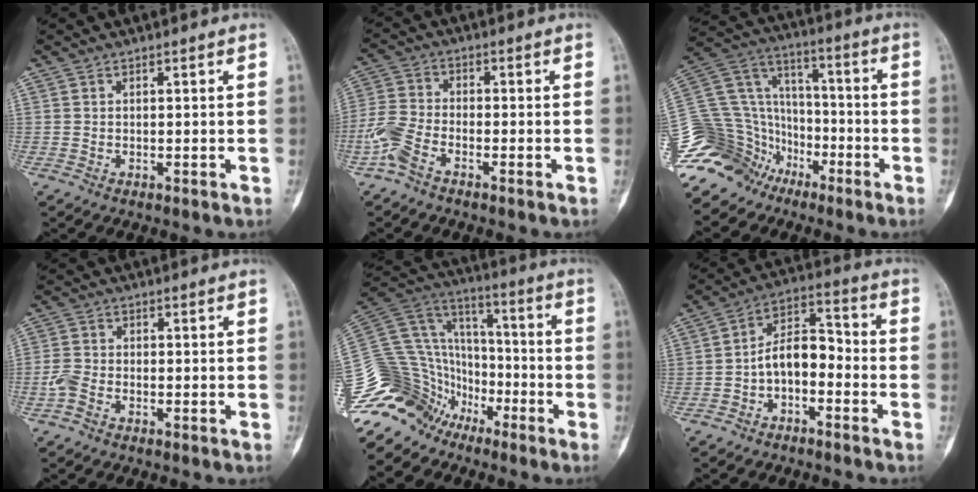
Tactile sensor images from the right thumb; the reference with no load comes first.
{"total": 5.9, "force": [-3.6, 2.8, 3.9], "torque": [-0.094, 0.016, -0.086]}
{"total": 22.1, "force": [-15.1, 14.6, 7.1], "torque": [-0.145, 0.092, -0.277]}
{"total": 2.9, "force": [-1.5, 1.7, 1.8], "torque": [-0.043, 0.008, -0.037]}
{"total": 23.6, "force": [-16.5, 15.1, 7.5], "torque": [-0.161, 0.101, -0.300]}
{"total": 8.2, "force": [-2.8, 4.7, 6.2], "torque": [-0.092, 0.050, -0.060]}